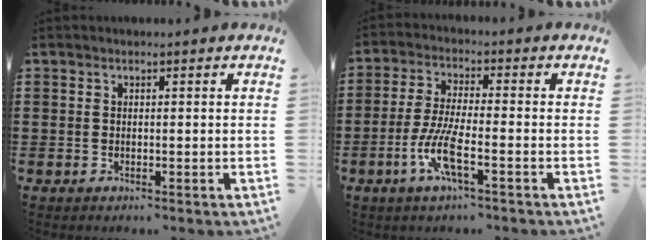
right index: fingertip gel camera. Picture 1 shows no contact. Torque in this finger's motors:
{"motor_torque": [2.14, 0.01, 0.21, 0.15]}